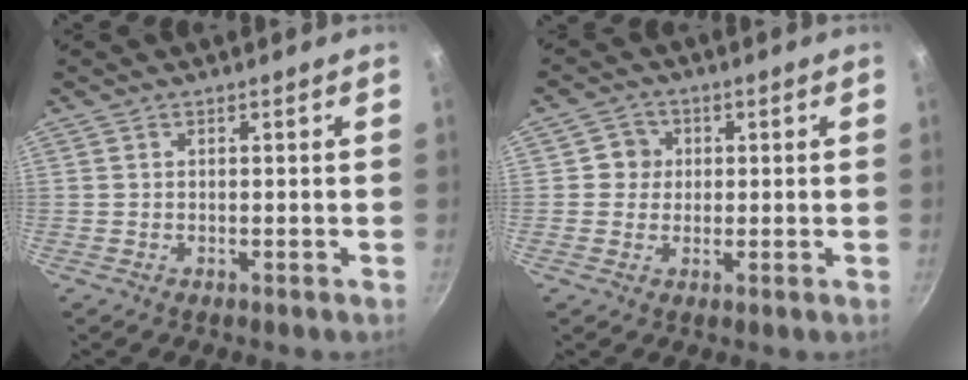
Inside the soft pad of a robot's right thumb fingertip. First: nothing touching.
{"total": 3.9, "force": [0.5, 3.8, 0.8], "torque": [0.018, 0.004, 0.001]}